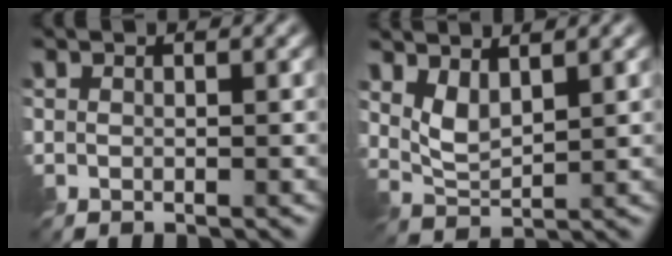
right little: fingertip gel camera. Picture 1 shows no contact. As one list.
[{"total": 2.6, "force": [1.4, 1.0, 2.0], "torque": [-0.051, -0.009, 0.031]}]